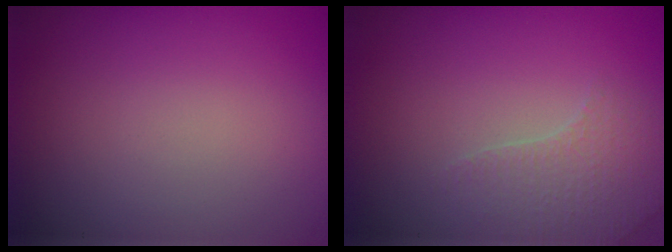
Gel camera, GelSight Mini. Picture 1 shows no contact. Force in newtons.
{"total": 2.6, "press": 2.5, "slide": 0.5}